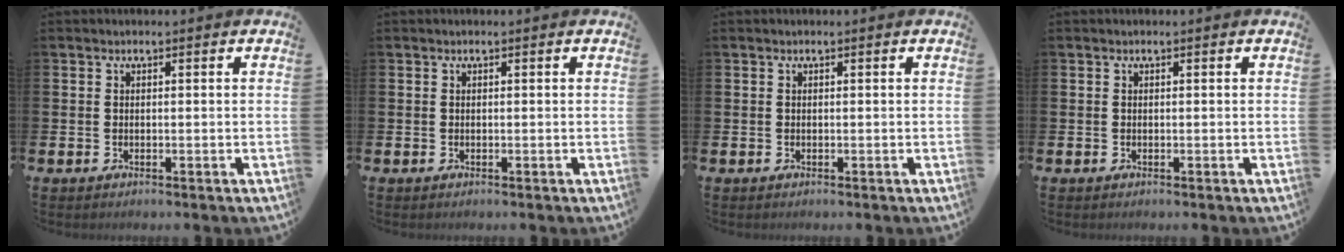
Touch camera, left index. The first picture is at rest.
{"total": 0.0}
{"total": 0.0}
{"total": 0.0}